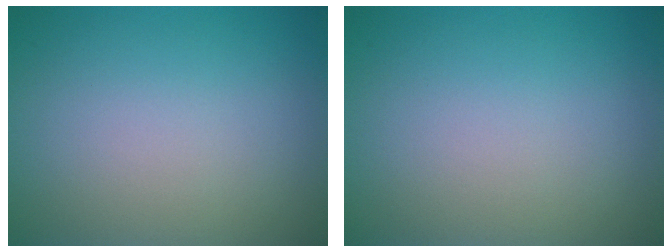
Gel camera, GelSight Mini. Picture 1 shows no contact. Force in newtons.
{"total": 0.0}